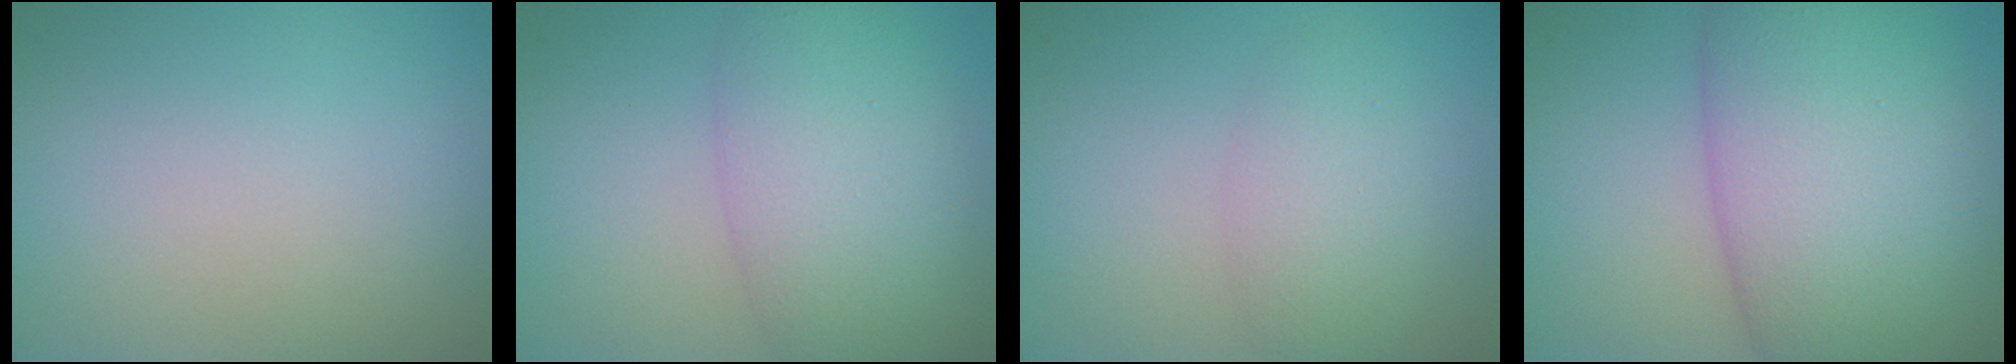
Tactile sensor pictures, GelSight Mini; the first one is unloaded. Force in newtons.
{"total": 7.1, "press": 7.1, "slide": 0.2}
{"total": 2.9, "press": 2.9, "slide": 0.2}
{"total": 12.8, "press": 12.7, "slide": 0.5}